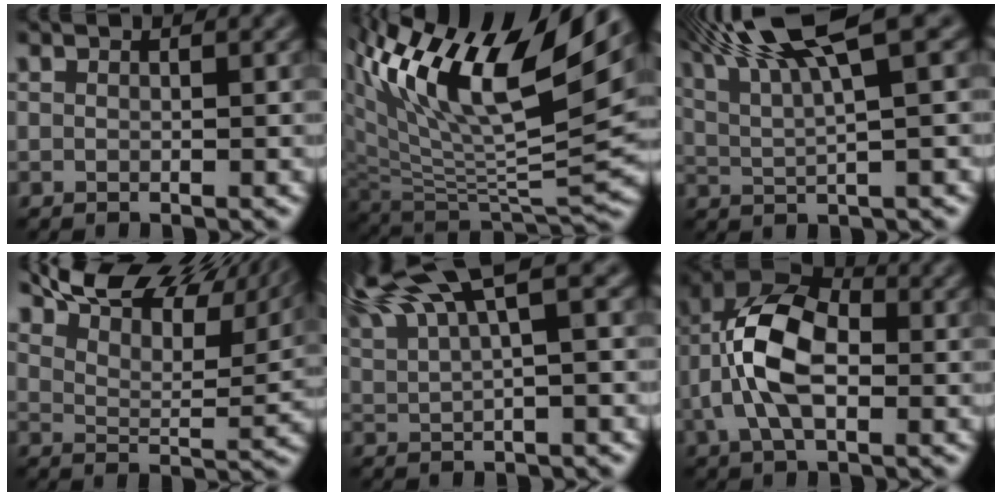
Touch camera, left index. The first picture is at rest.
{"total": 14.9, "force": [8.3, 5.4, 11.2], "torque": [-0.224, 0.021, 0.155]}
{"total": 9.4, "force": [5.5, 1.9, 7.4], "torque": [-0.114, 0.024, 0.094]}
{"total": 11.7, "force": [9.7, 3.5, 5.6], "torque": [-0.098, 0.013, 0.155]}
{"total": 9.8, "force": [6.3, 2.4, 7.1], "torque": [-0.135, 0.027, 0.108]}
{"total": 8.8, "force": [-0.7, 5.0, 7.2], "torque": [-0.152, 0.015, -0.026]}